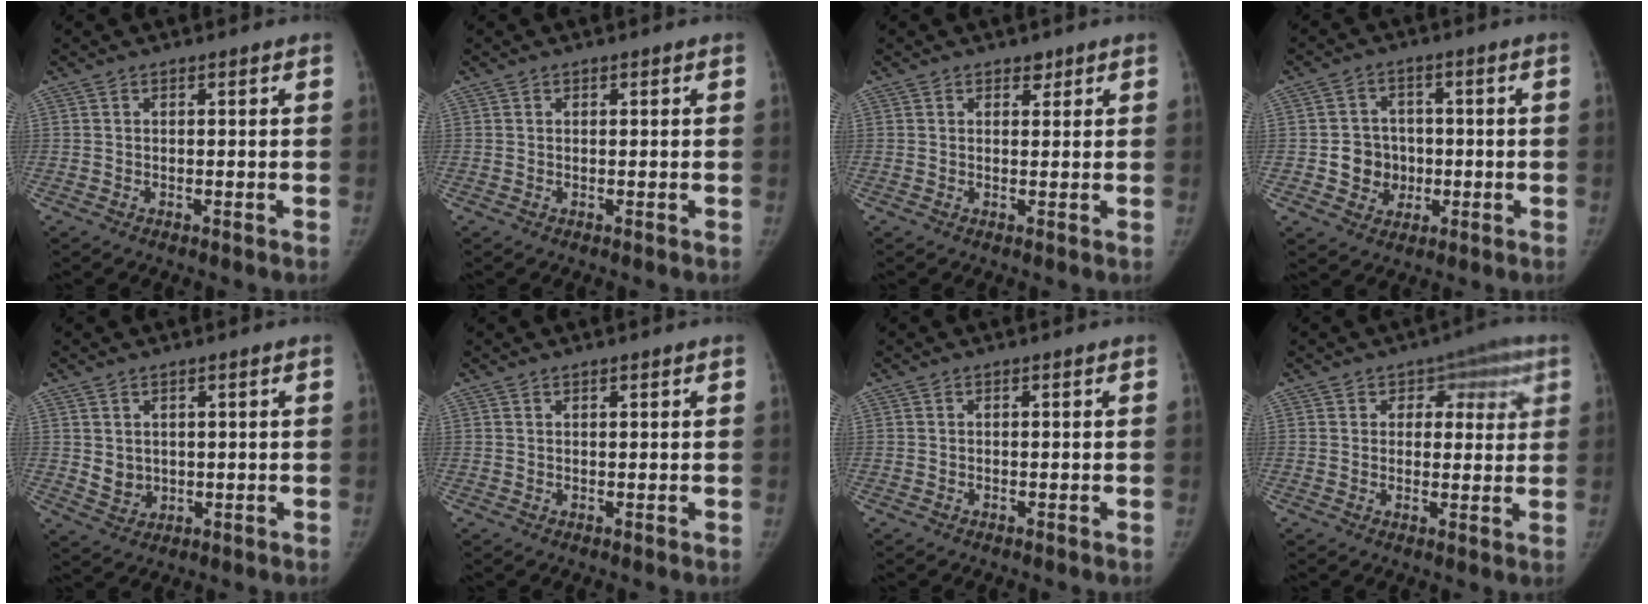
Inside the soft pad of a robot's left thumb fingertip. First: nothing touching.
{"total": 0.0}
{"total": 1.5, "force": [1.1, 1.0, 0.3], "torque": [0.009, -0.006, 0.012]}
{"total": 7.2, "force": [-0.9, 6.6, 2.6], "torque": [-0.010, 0.012, -0.013]}
{"total": 3.5, "force": [1.0, 2.9, 1.6], "torque": [-0.018, -0.013, 0.029]}
{"total": 0.7, "force": [0.6, 0.3, 0.2], "torque": [-0.003, -0.003, 0.010]}
{"total": 0.0}
{"total": 7.2, "force": [3.1, 4.6, 4.6], "torque": [-0.014, -0.008, 0.035]}